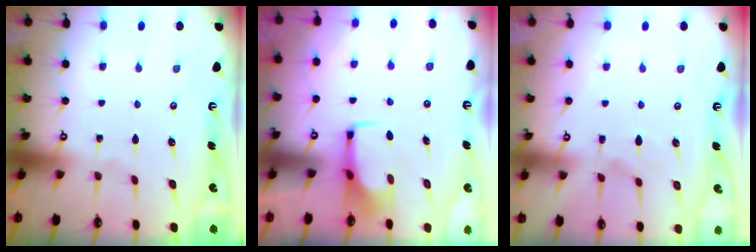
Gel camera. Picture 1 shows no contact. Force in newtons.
{"total": 0.6, "press": 0.5, "slide": 0.2}
{"total": 6.4, "press": 6.3, "slide": 1.3}